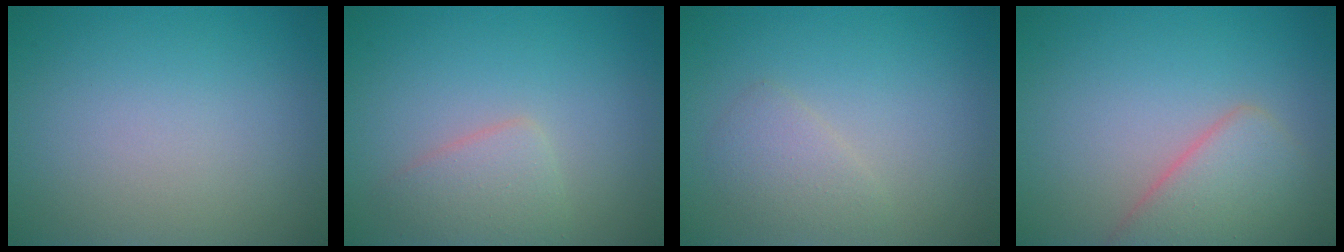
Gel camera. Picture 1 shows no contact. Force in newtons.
{"total": 2.4, "press": 2.4, "slide": 0.1}
{"total": 1.7, "press": 1.7, "slide": 0.1}
{"total": 4.4, "press": 4.4, "slide": 0.2}